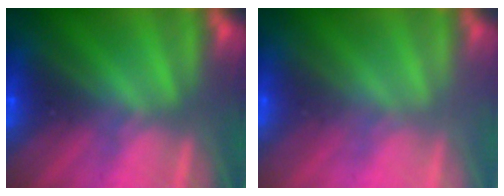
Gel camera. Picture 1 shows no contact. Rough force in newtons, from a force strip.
{"total": 2.1}